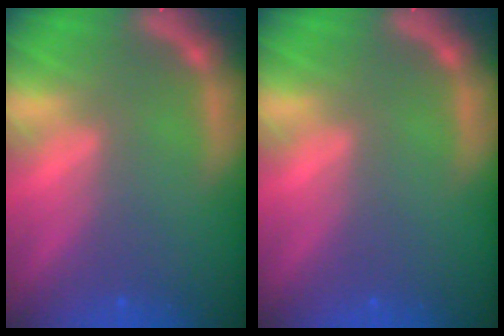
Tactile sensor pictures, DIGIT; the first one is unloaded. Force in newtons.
{"total": 0.0}